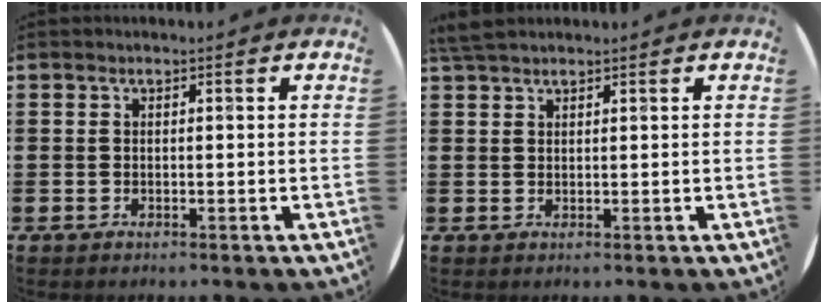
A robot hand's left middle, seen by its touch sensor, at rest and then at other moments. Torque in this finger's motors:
{"motor_torque": [0.45, -0.24, 0.04, 0.01]}